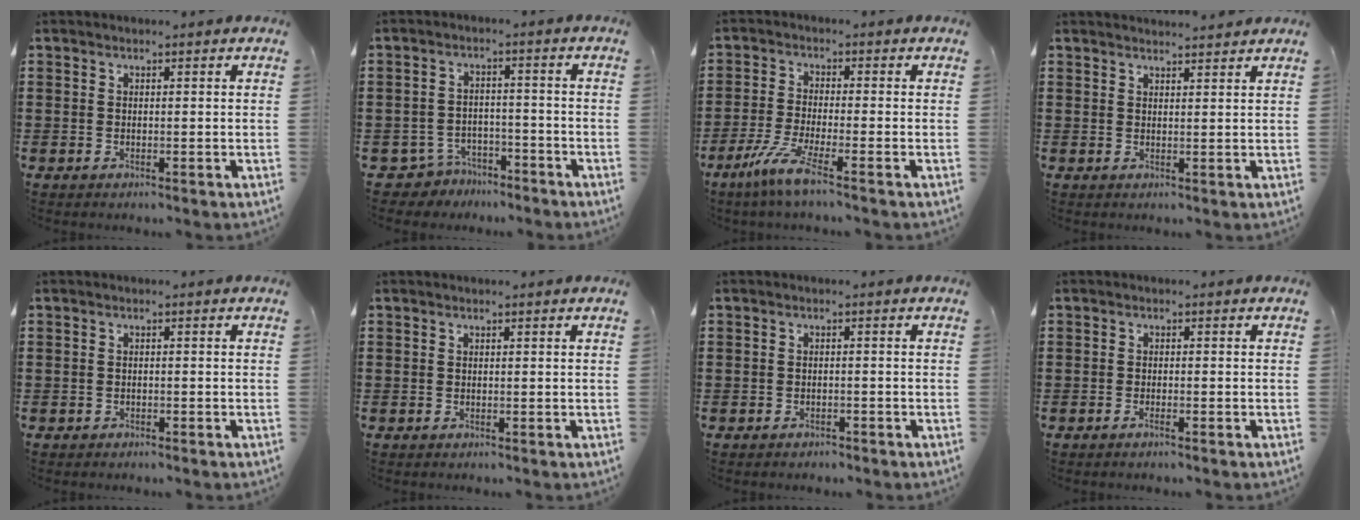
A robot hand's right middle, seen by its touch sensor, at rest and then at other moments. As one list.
[{"total": 4.2, "force": [-3.9, 1.5, 0.4], "torque": [-0.029, 0.004, -0.085]}, {"total": 5.9, "force": [-3.5, 0.3, 4.7], "torque": [-0.110, -0.018, -0.071]}, {"total": 1.8, "force": [1.8, 0.0, 0.2], "torque": [-0.008, 0.003, 0.034]}, {"total": 0.6, "force": [-0.6, 0.2, 0.0], "torque": [-0.002, 0.001, -0.013]}, {"total": 0.0}, {"total": 1.0, "force": [-1.0, 0.4, 0.0], "torque": [-0.002, 0.003, -0.022]}, {"total": 0.9, "force": [-0.6, 0.0, 0.7], "torque": [-0.012, -0.003, -0.011]}]